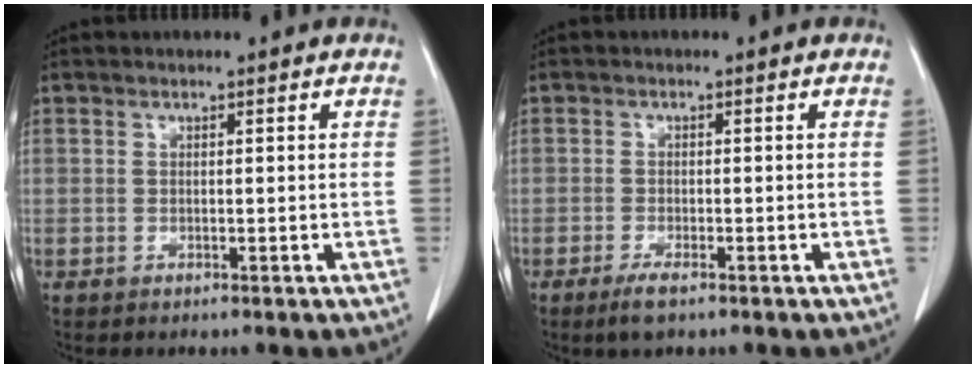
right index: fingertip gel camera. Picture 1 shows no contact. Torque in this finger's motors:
{"motor_torque": [0.27, -0.23, 0.03, 0.01]}